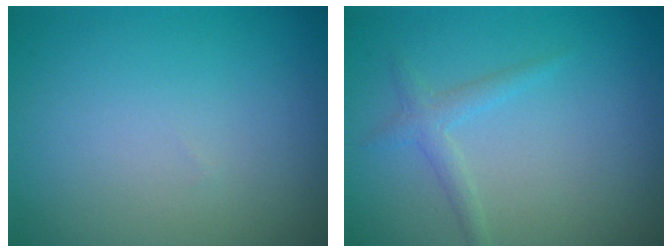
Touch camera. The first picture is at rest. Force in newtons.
{"total": 1.5, "press": 1.5, "slide": 0.0}